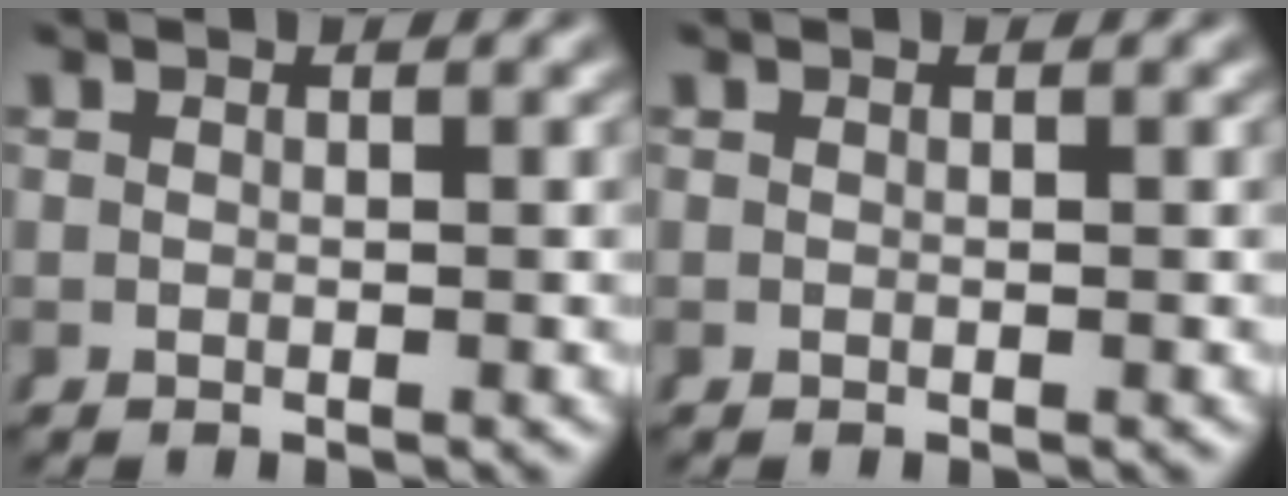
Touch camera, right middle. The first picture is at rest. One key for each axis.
{"total": 0.0}